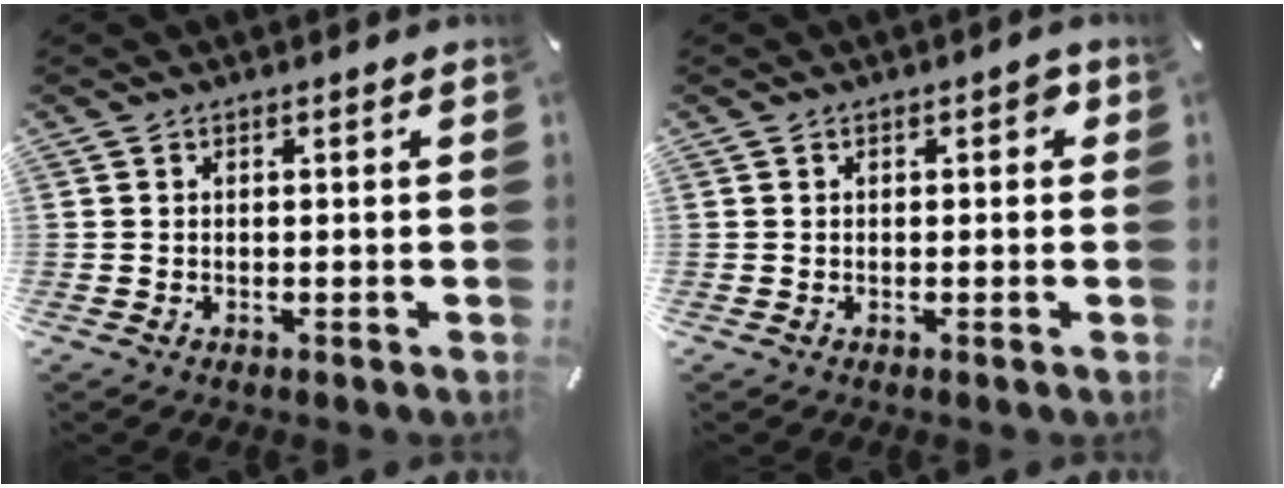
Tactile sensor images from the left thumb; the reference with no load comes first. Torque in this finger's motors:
{"motor_torque": [0.35, 0.39, 0.11, -0.15, 0.02]}